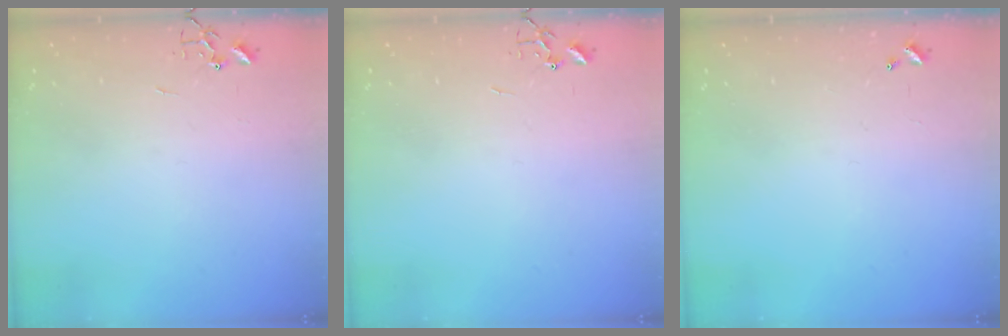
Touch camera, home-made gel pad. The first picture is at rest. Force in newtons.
{"total": 0.0}
{"total": 0.0}